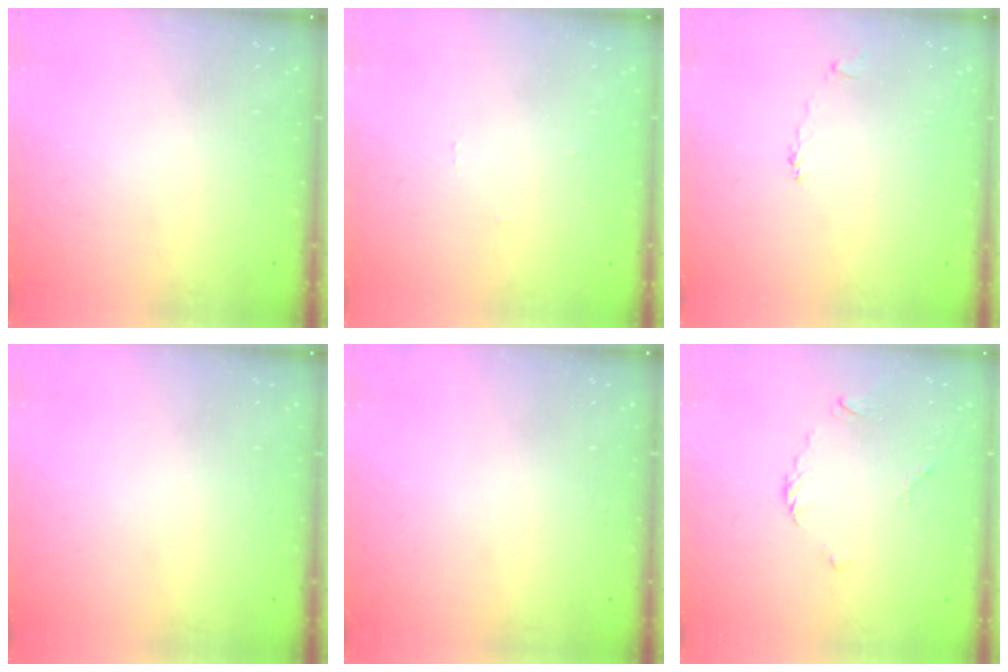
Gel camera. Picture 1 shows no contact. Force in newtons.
{"total": 0.0}
{"total": 1.9, "press": 1.9, "slide": 0.4}
{"total": 0.0}
{"total": 0.0}
{"total": 2.2, "press": 2.2, "slide": 0.6}